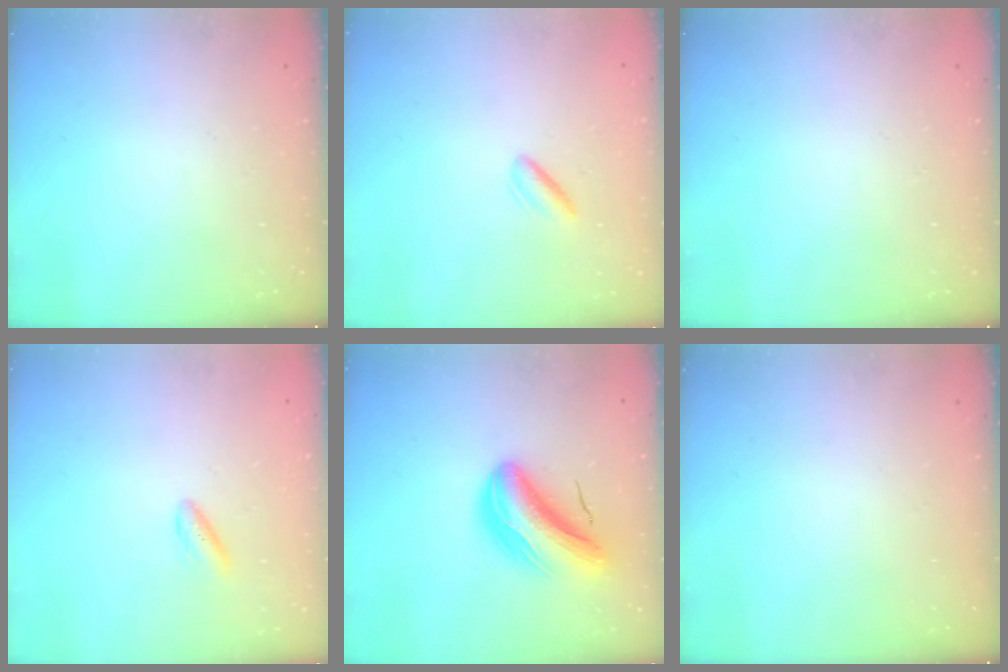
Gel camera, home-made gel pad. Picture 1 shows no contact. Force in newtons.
{"total": 1.4, "press": 1.2, "slide": 0.6}
{"total": 0.0}
{"total": 3.0, "press": 2.7, "slide": 1.4}
{"total": 9.7, "press": 9.3, "slide": 2.7}
{"total": 0.0}